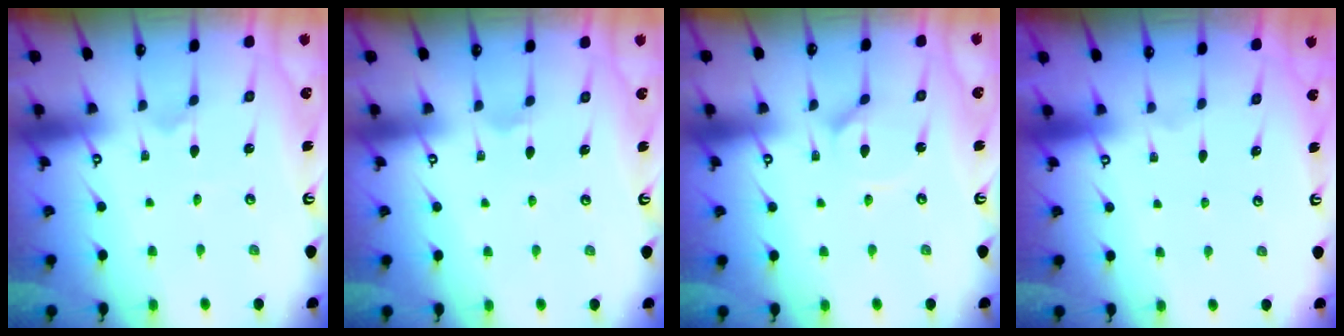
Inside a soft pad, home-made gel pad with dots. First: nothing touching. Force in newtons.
{"total": 2.8, "press": 2.8, "slide": 0.6}
{"total": 1.8, "press": 1.8, "slide": 0.3}
{"total": 0.0}